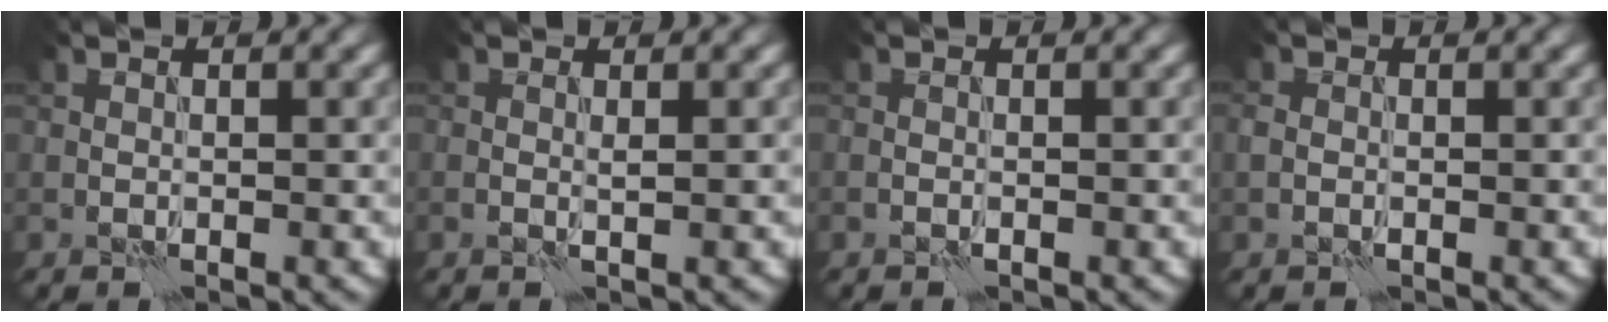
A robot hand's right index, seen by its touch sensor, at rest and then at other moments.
{"total": 0.5, "force": [0.3, -0.1, 0.5], "torque": [-0.009, 0.000, 0.003]}
{"total": 0.0}
{"total": 1.0, "force": [0.0, 0.9, 0.4], "torque": [-0.009, 0.001, -0.004]}